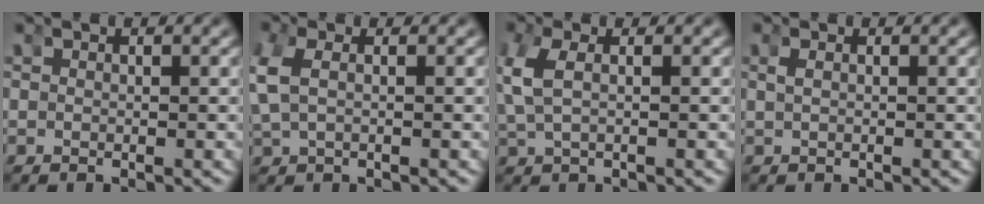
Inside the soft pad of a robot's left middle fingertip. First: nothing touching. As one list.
[{"total": 2.8, "force": [1.0, 1.6, 2.1], "torque": [-0.064, 0.002, 0.024]}, {"total": 3.0, "force": [1.0, 1.4, 2.4], "torque": [-0.068, 0.003, 0.022]}, {"total": 0.6, "force": [0.3, -0.4, 0.2], "torque": [-0.005, 0.004, 0.009]}]